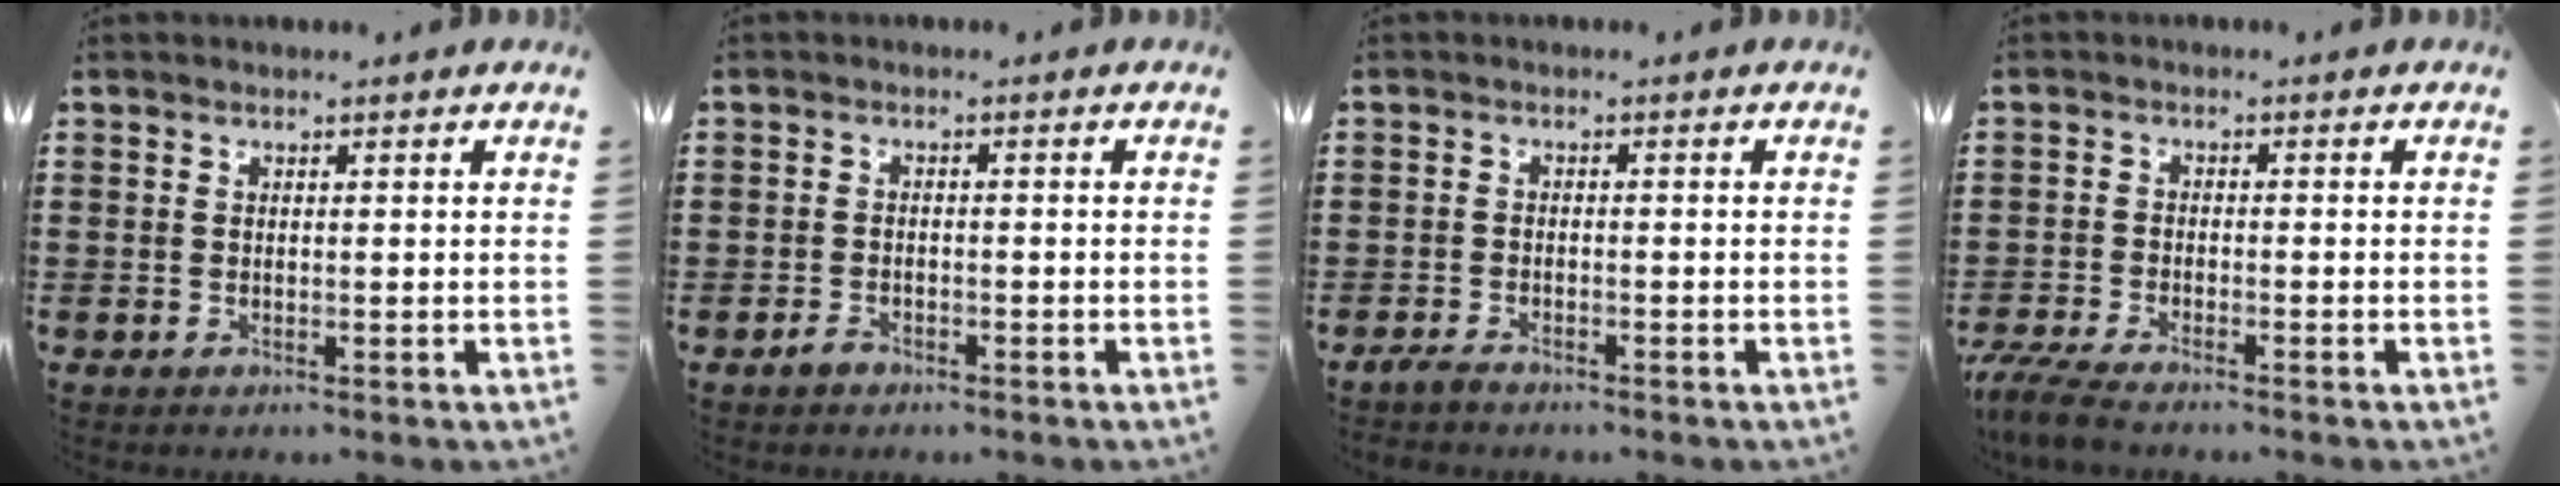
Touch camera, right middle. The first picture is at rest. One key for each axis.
{"total": 1.7, "fx": -1.4, "fy": 0.9, "fz": 0.6, "tx": -0.013, "ty": 0.003, "tz": -0.028}
{"total": 1.8, "fx": -1.6, "fy": 0.5, "fz": 0.8, "tx": -0.025, "ty": -0.002, "tz": -0.033}
{"total": 4.3, "fx": -4.0, "fy": 0.3, "fz": 1.6, "tx": -0.048, "ty": -0.010, "tz": -0.082}